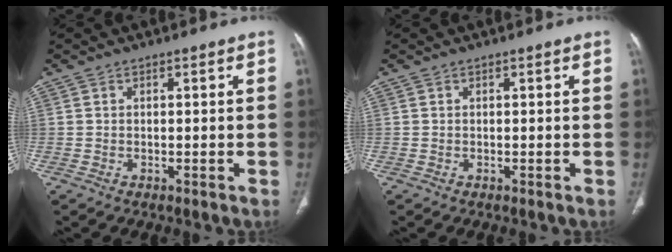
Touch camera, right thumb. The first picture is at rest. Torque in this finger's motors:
{"motor_torque": [-0.64, 0.19, -0.48, 0.20, -0.03]}